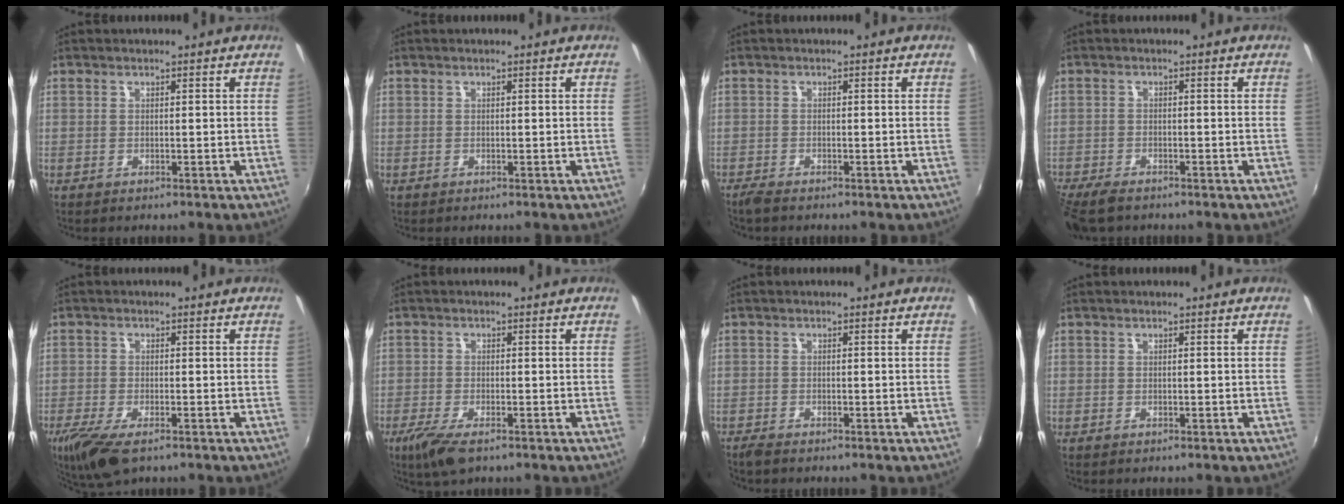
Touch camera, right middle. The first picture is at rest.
{"total": 0.0}
{"total": 2.0, "force": [-1.8, 0.3, 0.9], "torque": [-0.023, -0.008, -0.037]}
{"total": 6.9, "force": [-5.7, 2.2, 3.2], "torque": [-0.091, -0.034, -0.109]}
{"total": 8.1, "force": [-5.3, 2.7, 5.4], "torque": [-0.130, -0.033, -0.098]}
{"total": 6.0, "force": [-3.9, 1.9, 4.1], "torque": [-0.100, -0.023, -0.073]}
{"total": 1.7, "force": [-1.6, 0.3, 0.6], "torque": [-0.016, -0.007, -0.032]}
{"total": 0.0}